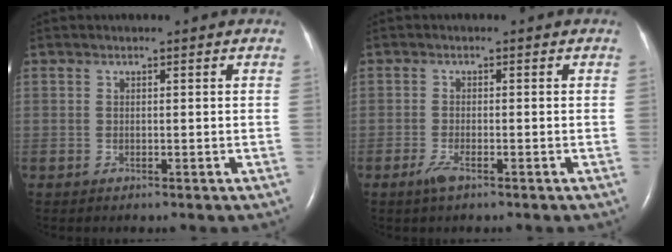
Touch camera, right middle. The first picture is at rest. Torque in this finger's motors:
{"motor_torque": [0.33, -0.17, 0.10, 0.03]}